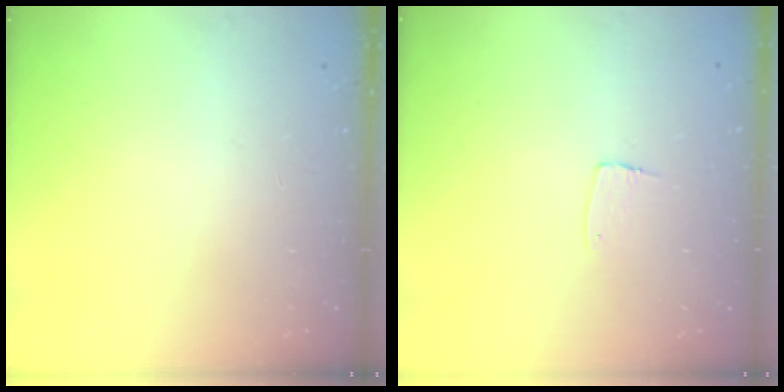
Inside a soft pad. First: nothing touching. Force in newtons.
{"total": 5.4, "press": 5.4, "slide": 0.3}